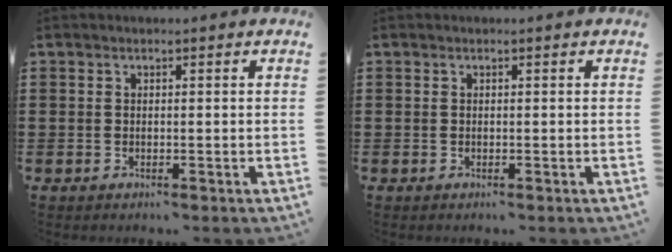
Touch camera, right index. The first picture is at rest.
{"total": 0.0}